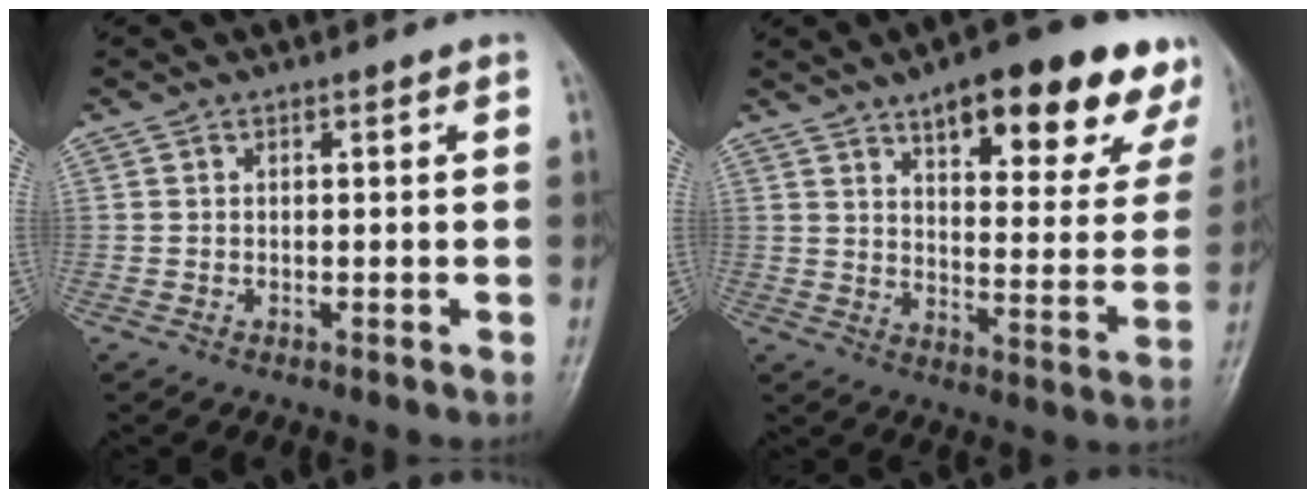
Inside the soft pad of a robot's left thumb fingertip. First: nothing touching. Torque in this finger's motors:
{"motor_torque": [1.38, 1.34, 1.50, -1.27, 0.11]}